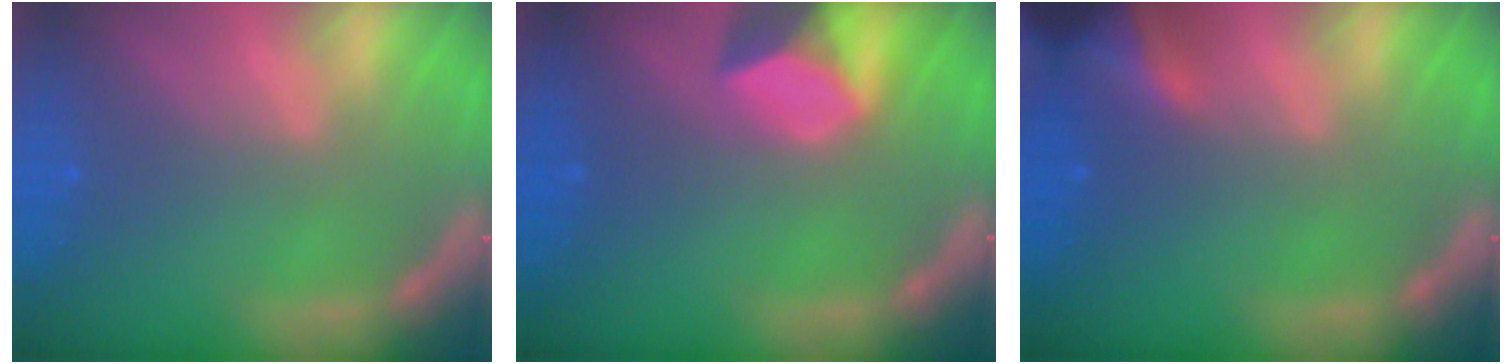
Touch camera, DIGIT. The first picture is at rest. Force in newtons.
{"total": 5.4}
{"total": 5.4}